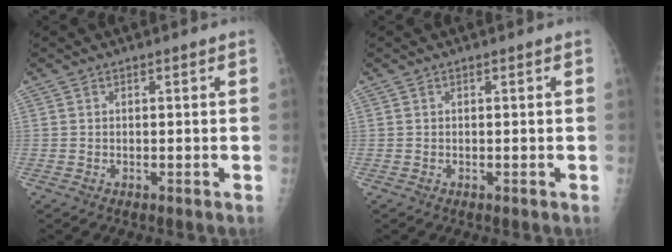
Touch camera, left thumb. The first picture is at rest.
{"total": 0.0}